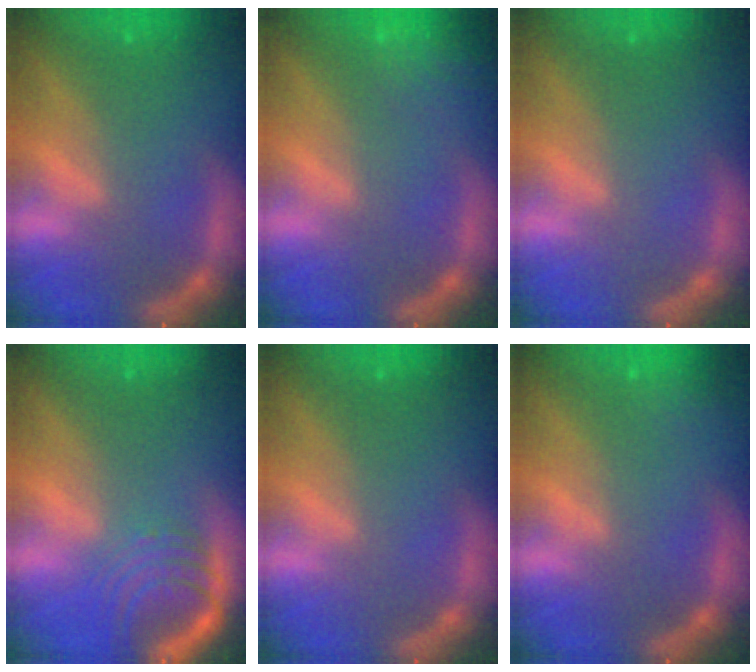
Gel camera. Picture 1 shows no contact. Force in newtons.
{"total": 7.5}
{"total": 0.0}
{"total": 7.1}
{"total": 0.0}
{"total": 1.9}